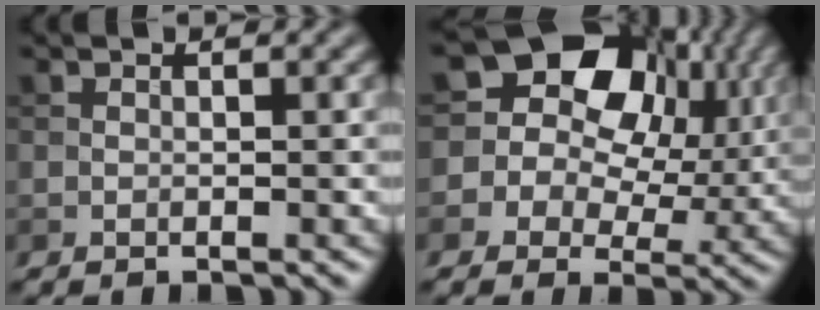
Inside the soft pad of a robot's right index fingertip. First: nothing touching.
{"total": 16.1, "force": [5.7, 12.6, 8.2], "torque": [-0.172, 0.053, 0.080]}